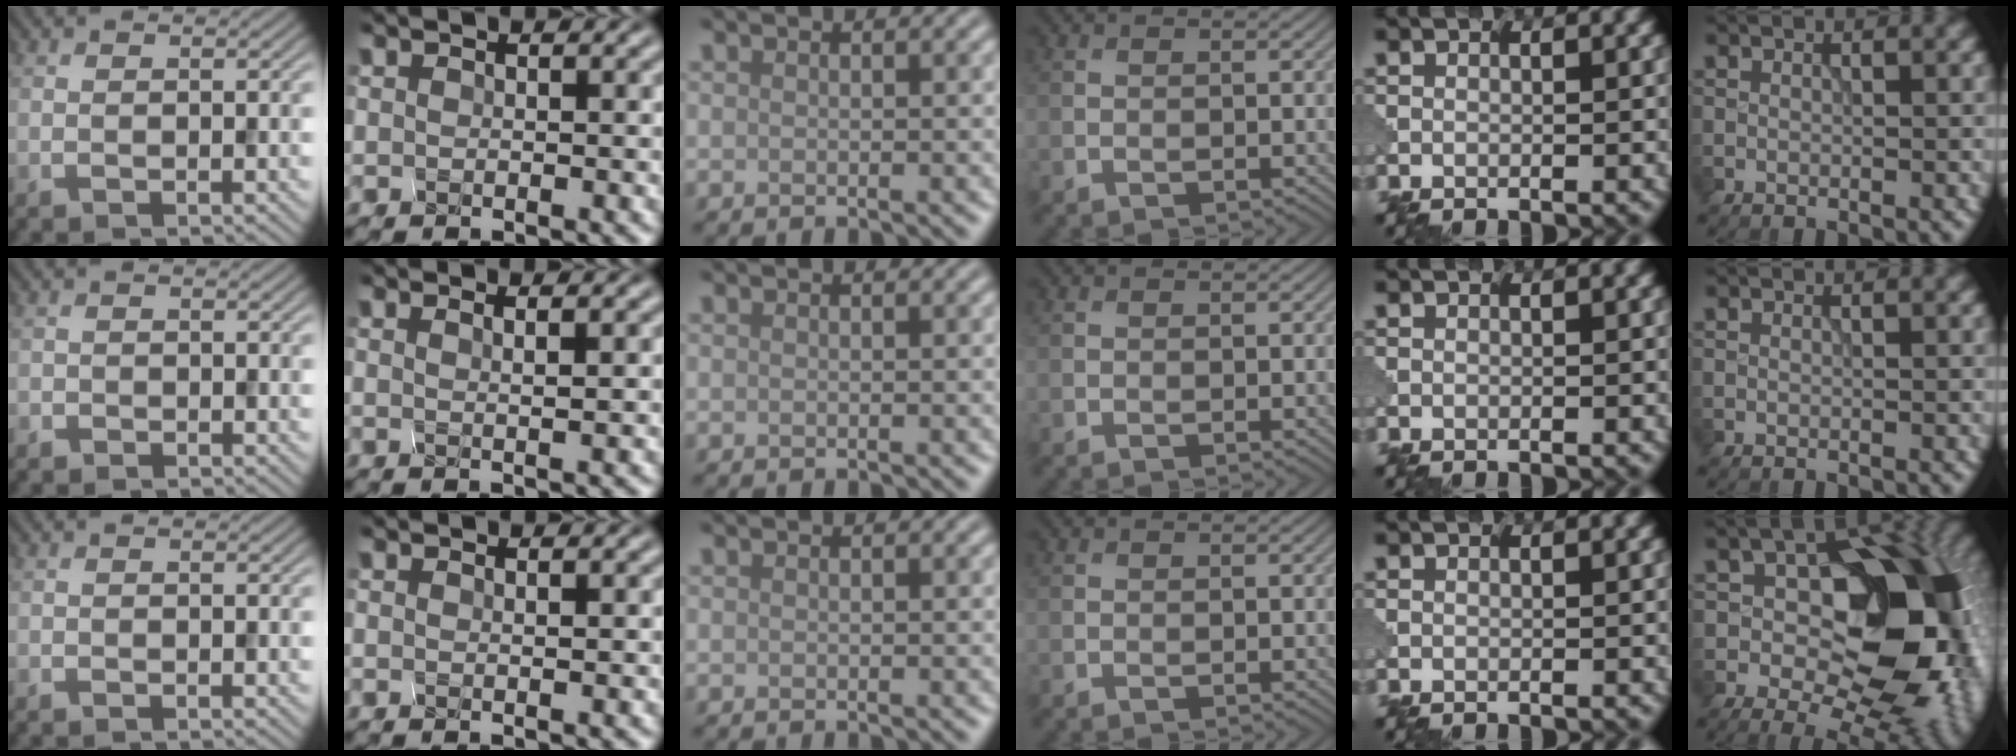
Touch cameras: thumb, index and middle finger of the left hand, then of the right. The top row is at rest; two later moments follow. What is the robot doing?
{"motion": "squeeze", "object": "hand grip exerciser"}